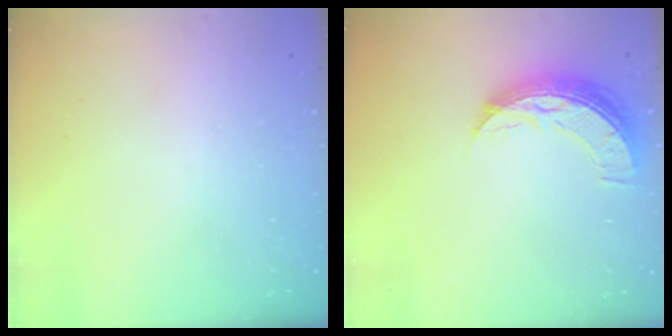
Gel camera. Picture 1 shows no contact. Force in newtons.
{"total": 9.8, "press": 9.8, "slide": 0.7}